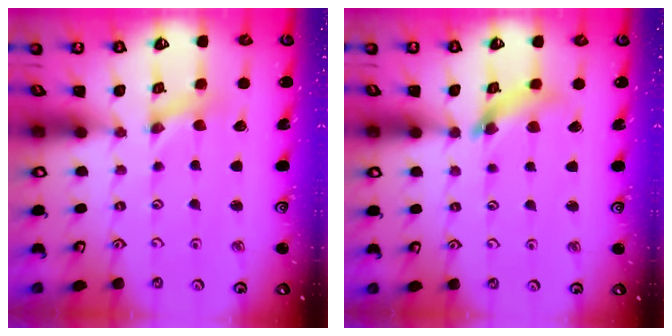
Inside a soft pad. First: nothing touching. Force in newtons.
{"total": 8.0, "press": 7.9, "slide": 0.8}